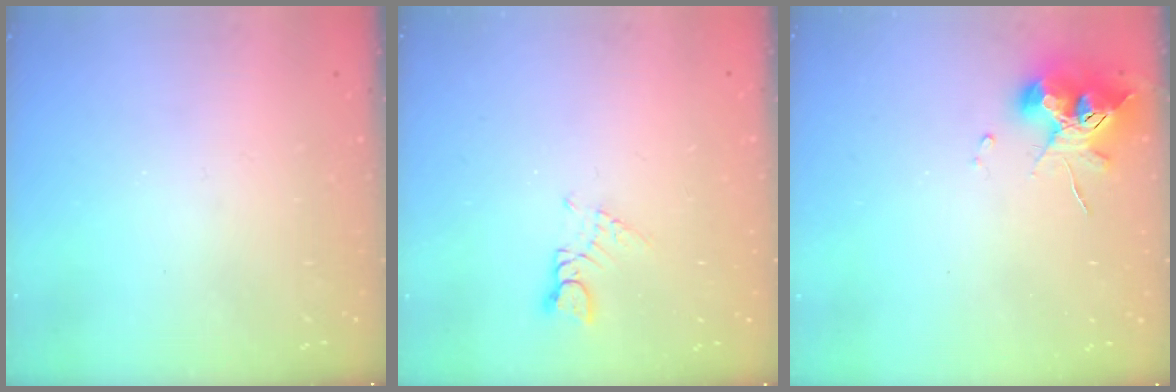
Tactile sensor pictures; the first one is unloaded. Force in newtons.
{"total": 2.3, "press": 2.3, "slide": 0.3}
{"total": 10.7, "press": 10.6, "slide": 1.5}